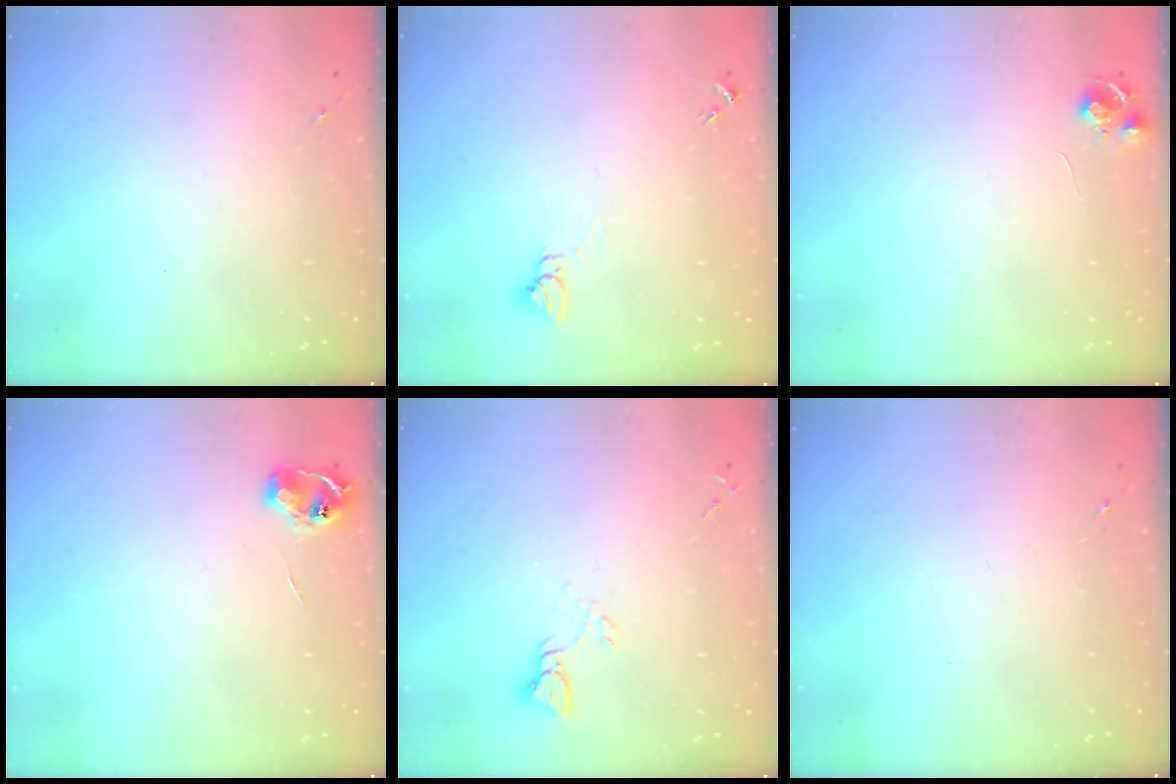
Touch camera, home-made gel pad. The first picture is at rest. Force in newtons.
{"total": 3.0, "press": 3.0, "slide": 0.1}
{"total": 6.8, "press": 6.7, "slide": 0.9}
{"total": 6.0, "press": 6.0, "slide": 0.7}
{"total": 3.5, "press": 3.4, "slide": 0.3}
{"total": 0.0}